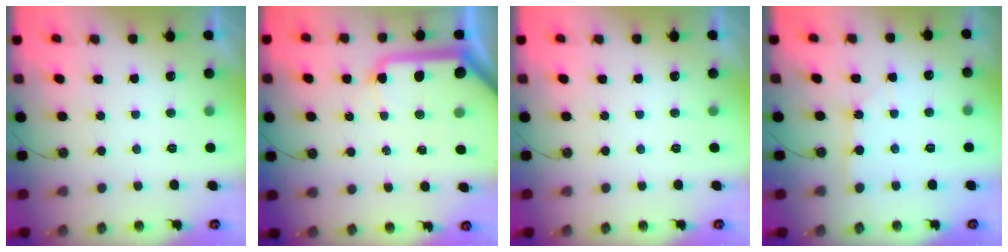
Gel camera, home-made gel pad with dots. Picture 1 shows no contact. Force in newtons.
{"total": 14.9, "press": 14.8, "slide": 1.8}
{"total": 0.0}
{"total": 3.4, "press": 3.3, "slide": 0.4}